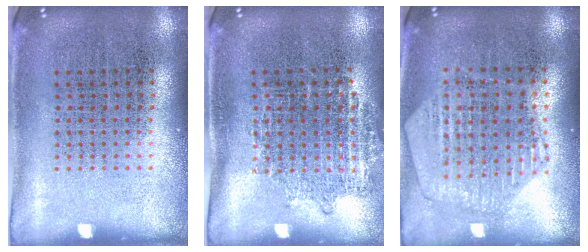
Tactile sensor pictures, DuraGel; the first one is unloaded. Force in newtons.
{"total": 0.9, "press": 0.8, "slide": 0.3}
{"total": 1.1, "press": 1.1, "slide": 0.1}